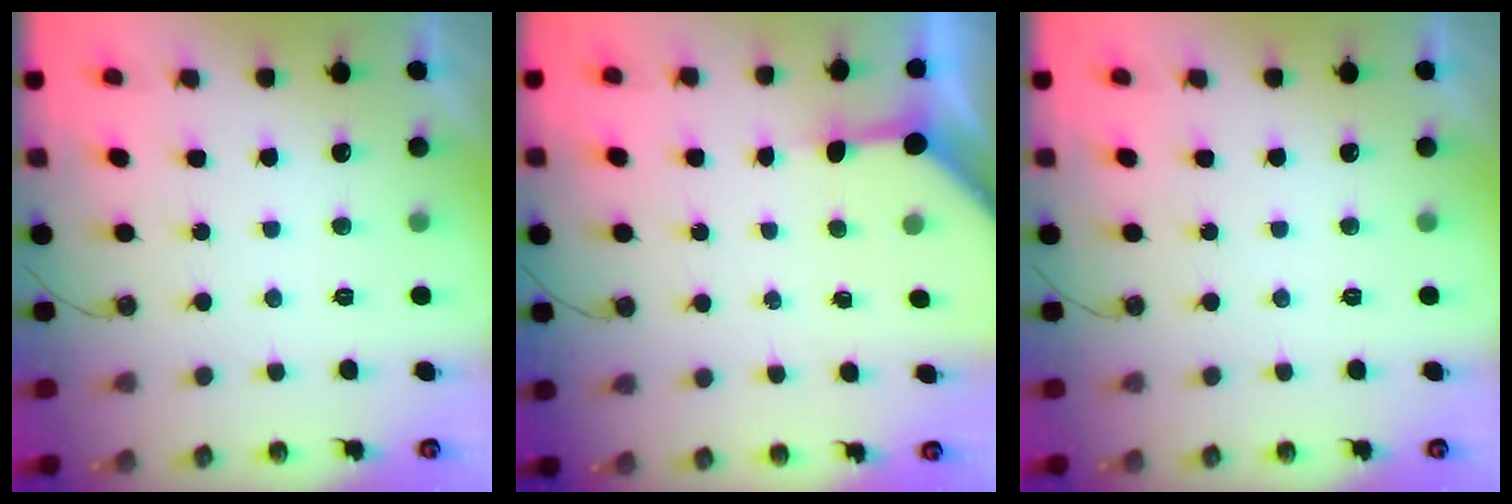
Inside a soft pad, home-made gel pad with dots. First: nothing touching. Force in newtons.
{"total": 3.8, "press": 3.8, "slide": 0.4}
{"total": 0.0}